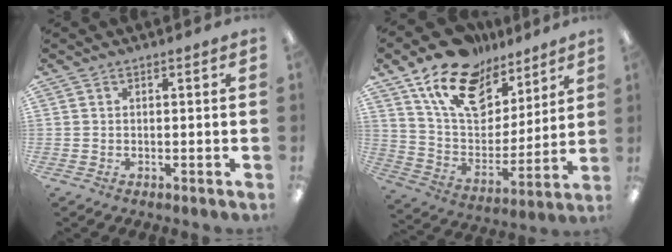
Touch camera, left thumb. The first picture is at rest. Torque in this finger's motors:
{"motor_torque": [0.46, 0.51, 1.36, -1.41, 0.28]}